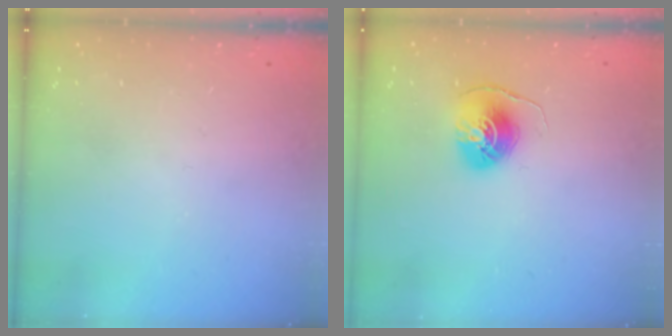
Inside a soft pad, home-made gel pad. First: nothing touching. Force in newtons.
{"total": 7.8, "press": 7.8, "slide": 0.3}